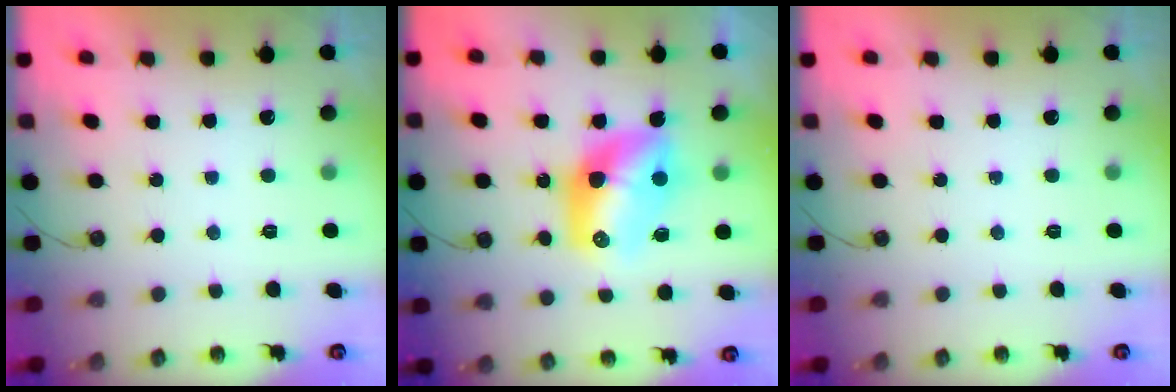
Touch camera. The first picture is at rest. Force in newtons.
{"total": 13.1, "press": 13.1, "slide": 1.0}
{"total": 0.0}